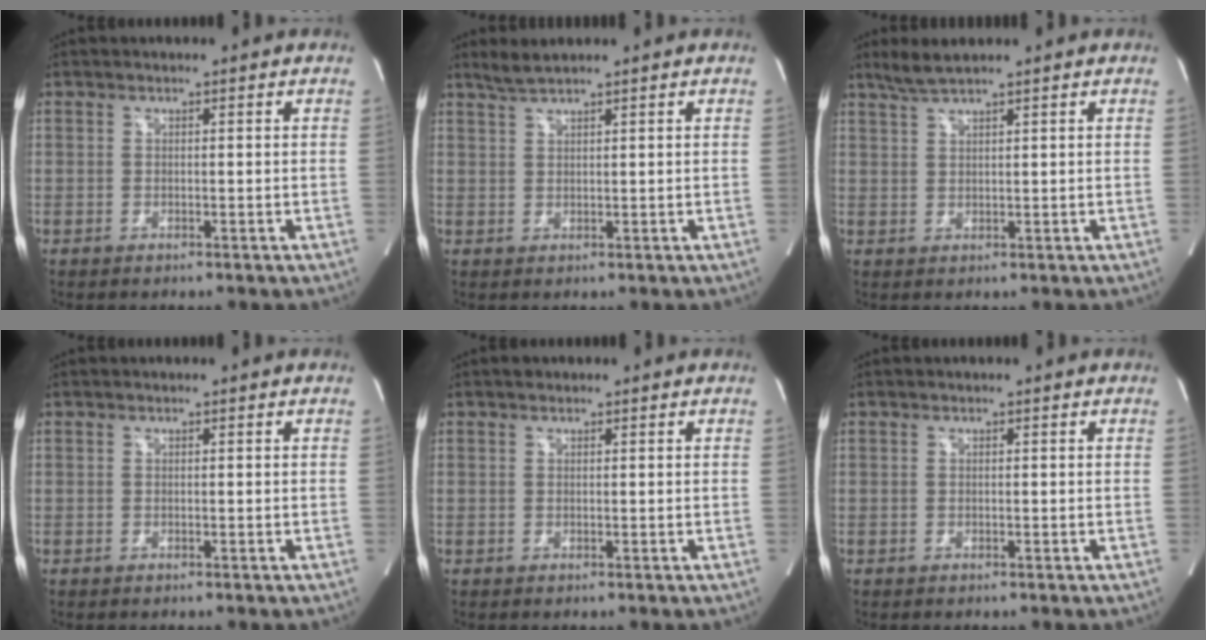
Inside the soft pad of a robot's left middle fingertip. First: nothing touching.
{"total": 2.4, "force": [2.2, -0.3, 1.0], "torque": [-0.024, 0.007, 0.048]}
{"total": 3.4, "force": [2.9, -0.2, 1.7], "torque": [-0.045, 0.008, 0.061]}
{"total": 0.0}
{"total": 0.6, "force": [0.5, 0.3, 0.1], "torque": [-0.006, 0.004, 0.008]}
{"total": 0.0}